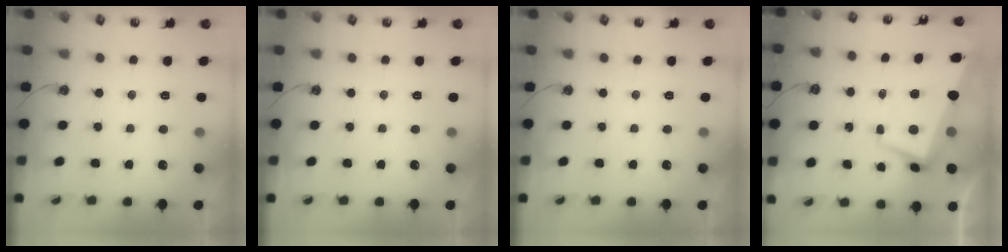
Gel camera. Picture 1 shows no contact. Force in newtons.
{"total": 0.0}
{"total": 0.0}
{"total": 2.8, "press": 2.3, "slide": 1.6}